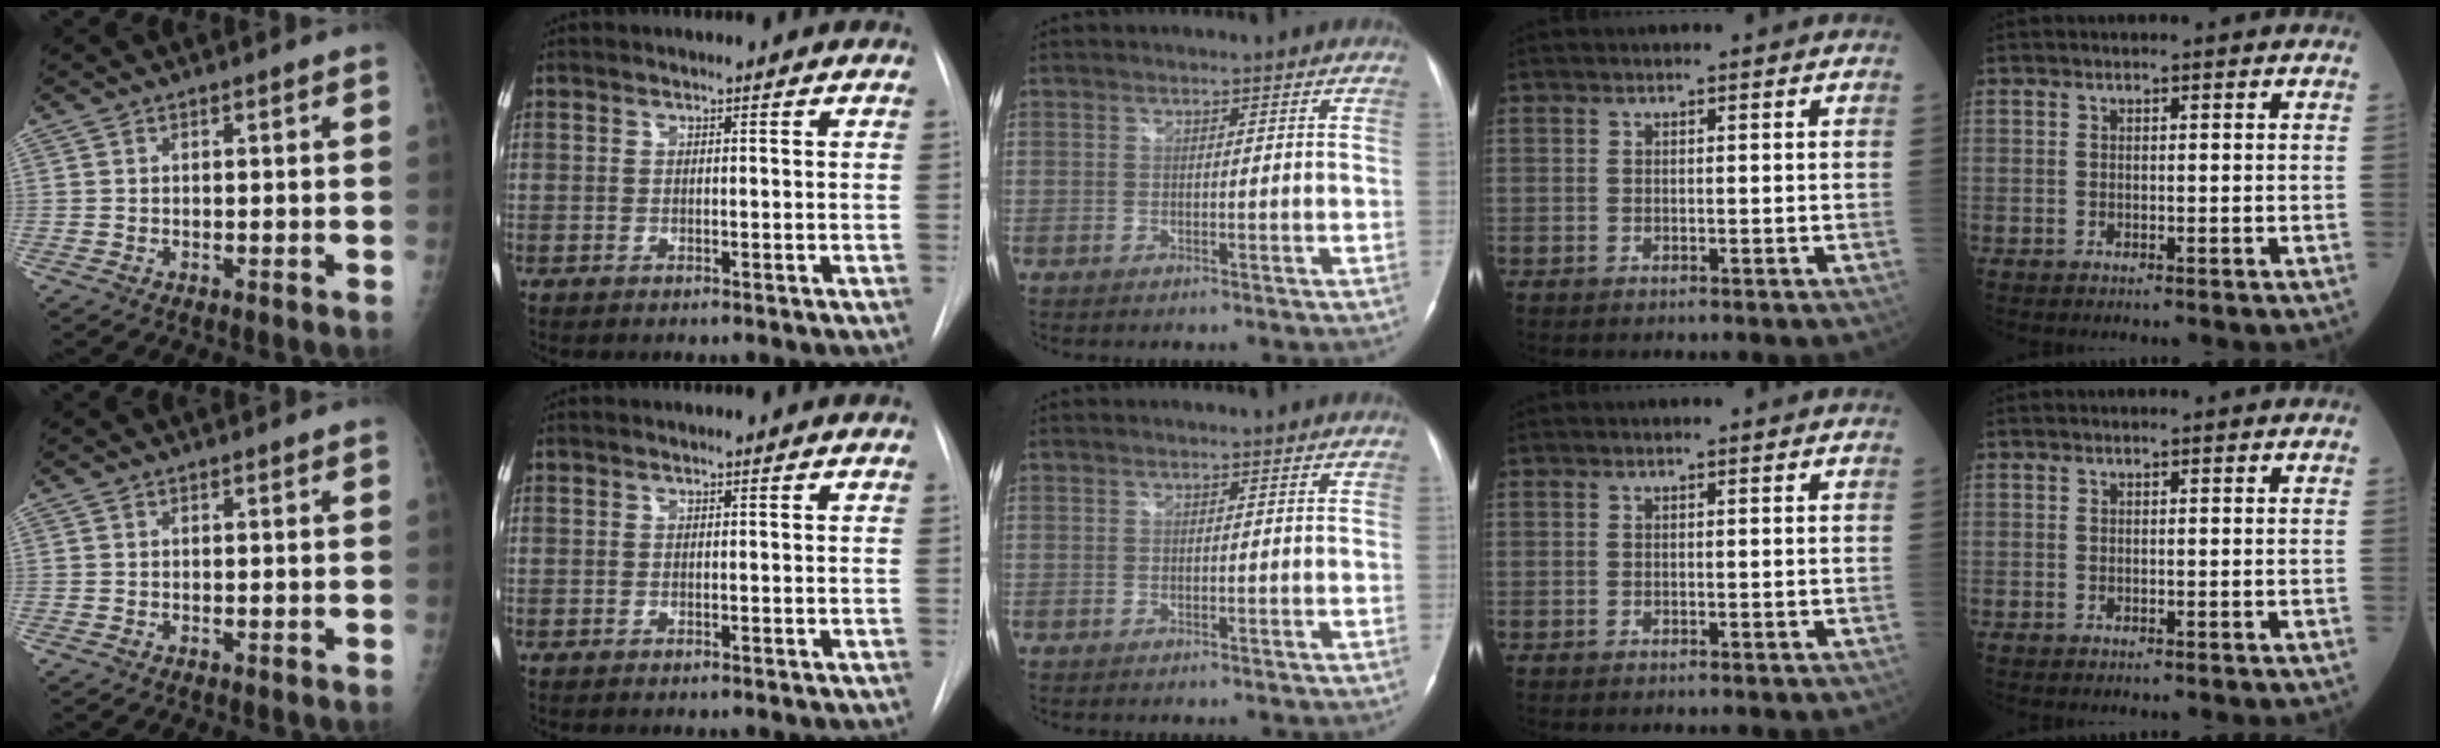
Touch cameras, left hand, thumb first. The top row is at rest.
{}